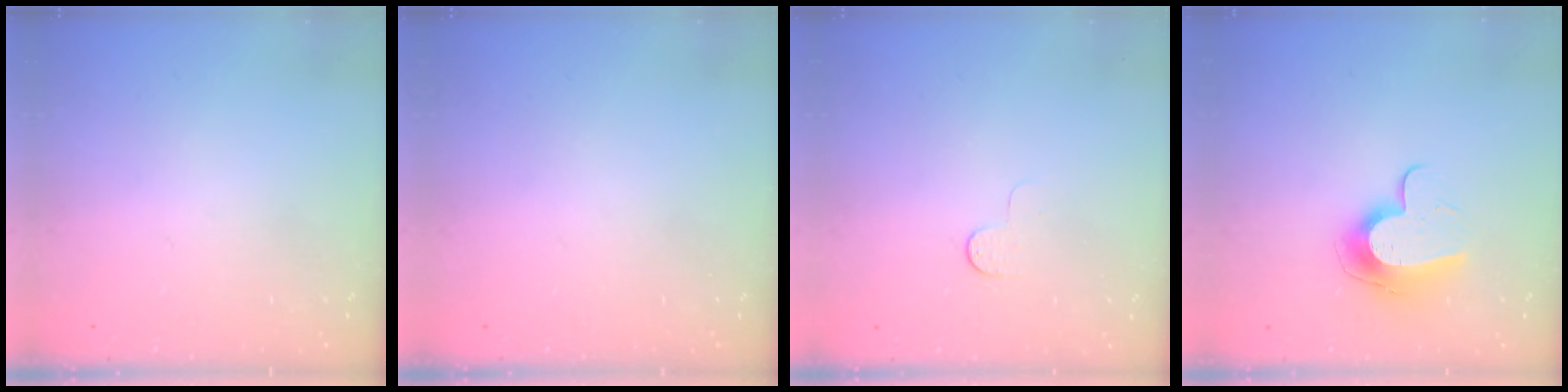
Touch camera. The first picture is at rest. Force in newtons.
{"total": 0.0}
{"total": 3.8, "press": 3.7, "slide": 0.3}
{"total": 10.8, "press": 10.8, "slide": 0.5}